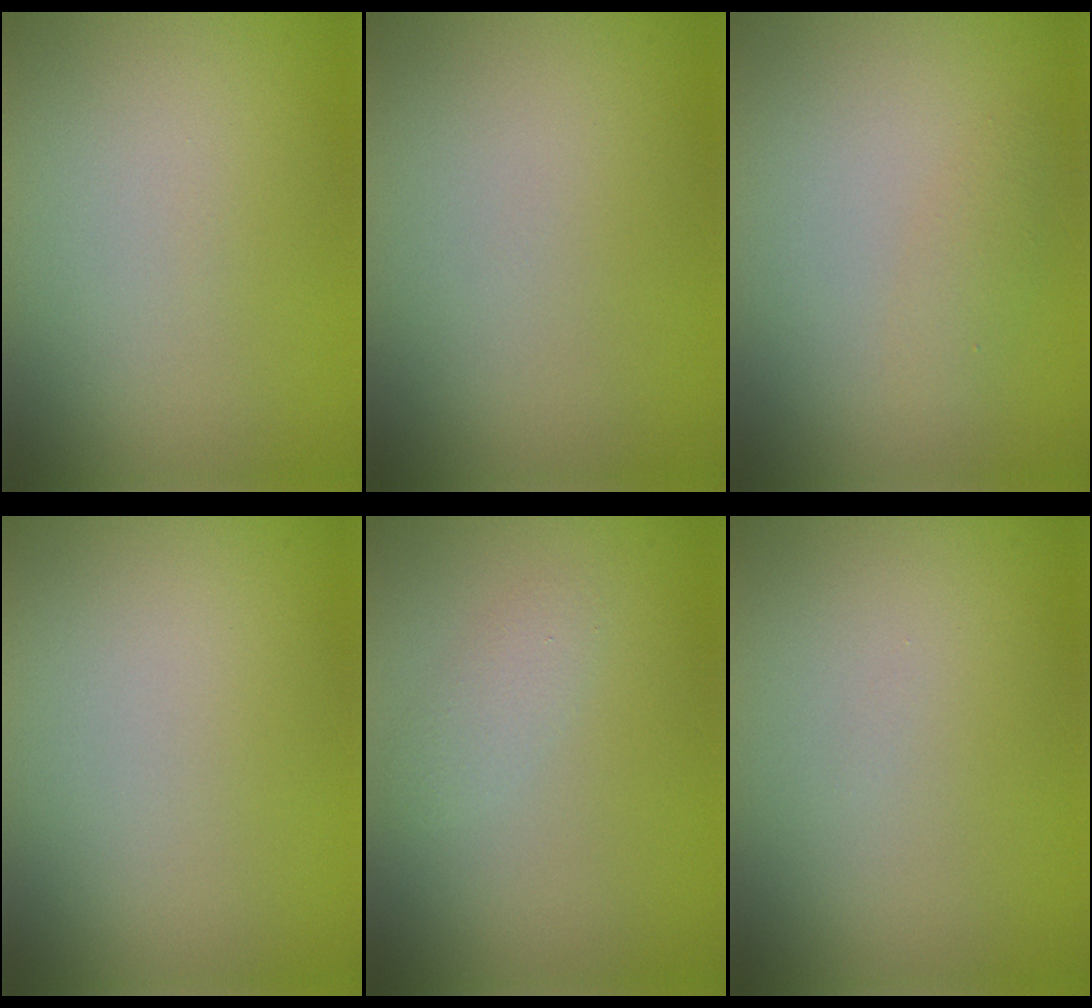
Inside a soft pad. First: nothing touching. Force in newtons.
{"total": 0.0}
{"total": 1.0, "press": 1.0, "slide": 0.0}
{"total": 0.0}
{"total": 1.3, "press": 1.3, "slide": 0.1}
{"total": 0.0}